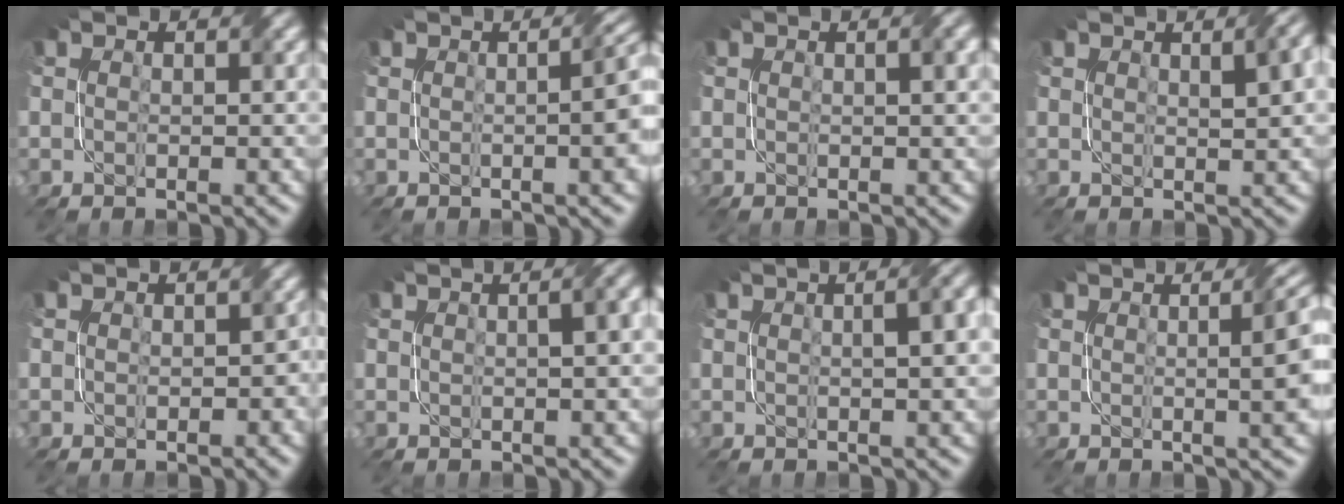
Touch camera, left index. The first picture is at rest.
{"total": 7.4, "force": [0.0, 3.1, 6.7], "torque": [-0.027, 0.020, -0.006]}
{"total": 2.3, "force": [0.9, 0.7, 2.0], "torque": [-0.020, 0.005, 0.013]}
{"total": 3.7, "force": [1.6, 1.2, 3.1], "torque": [-0.026, 0.011, 0.021]}
{"total": 1.6, "force": [0.0, 1.2, 1.1], "torque": [-0.013, -0.002, -0.002]}
{"total": 5.6, "force": [1.6, 2.6, 4.7], "torque": [-0.027, 0.036, -0.005]}
{"total": 5.6, "force": [1.4, 2.4, 4.9], "torque": [-0.029, 0.034, -0.004]}
{"total": 8.9, "force": [0.9, 3.7, 8.0], "torque": [-0.036, 0.024, 0.003]}